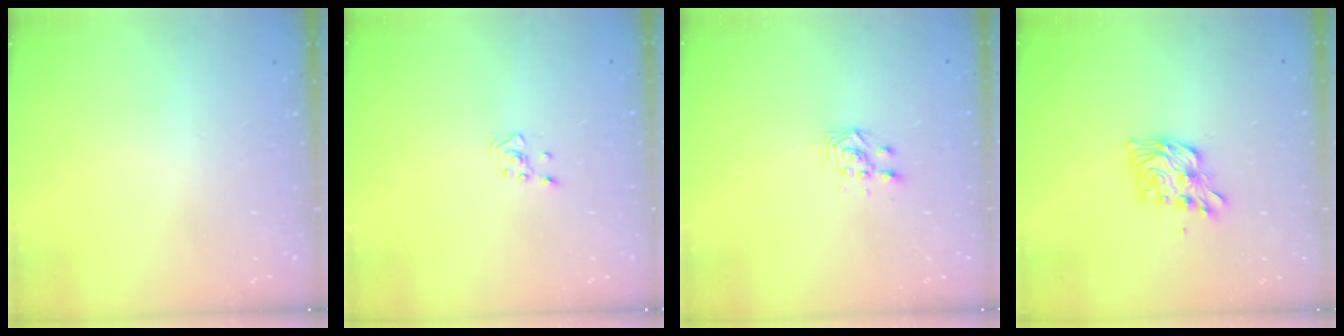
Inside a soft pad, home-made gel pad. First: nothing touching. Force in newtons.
{"total": 2.8, "press": 2.6, "slide": 1.0}
{"total": 3.0, "press": 2.9, "slide": 0.3}
{"total": 10.5, "press": 10.5, "slide": 1.0}